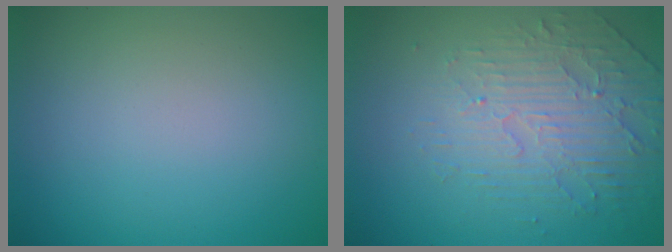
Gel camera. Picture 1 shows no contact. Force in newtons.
{"total": 4.8, "press": 3.4, "slide": 3.4}